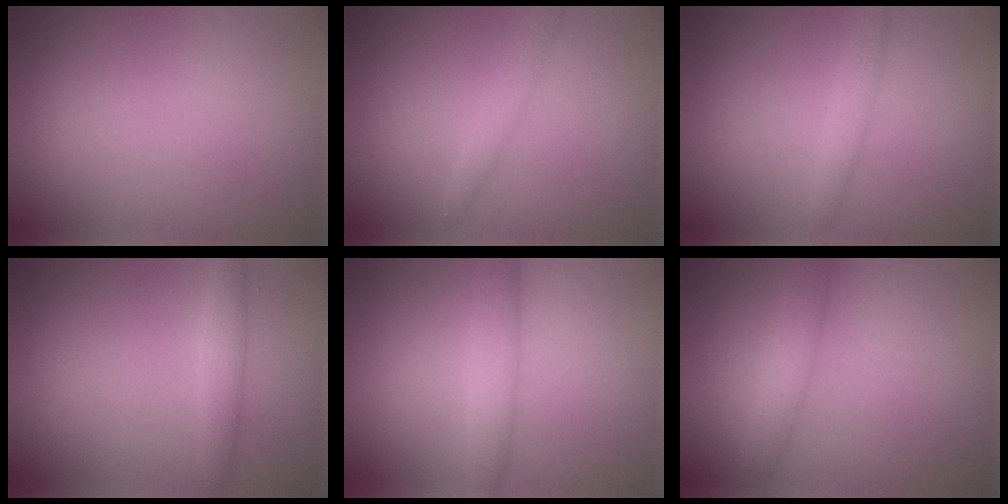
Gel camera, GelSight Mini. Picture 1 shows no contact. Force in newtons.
{"total": 1.4, "press": 1.4, "slide": 0.1}
{"total": 1.5, "press": 1.5, "slide": 0.1}
{"total": 1.7, "press": 1.7, "slide": 0.1}
{"total": 2.6, "press": 2.6, "slide": 0.1}
{"total": 2.7, "press": 2.6, "slide": 0.2}